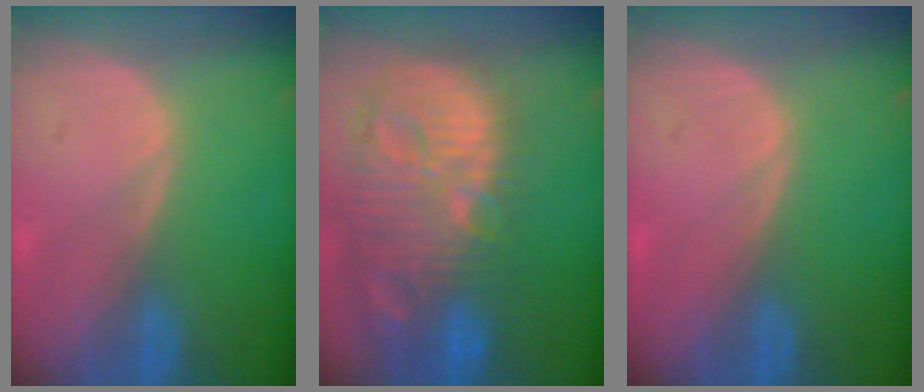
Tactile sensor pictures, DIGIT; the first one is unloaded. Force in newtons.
{"total": 14.4, "press": 12.5, "slide": 7.2}
{"total": 0.0}